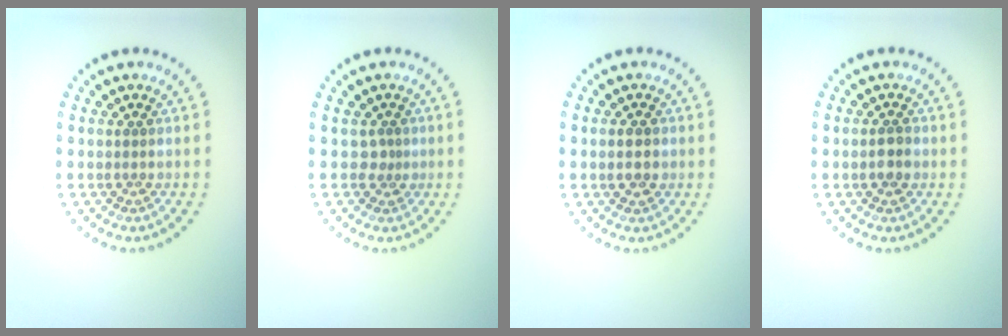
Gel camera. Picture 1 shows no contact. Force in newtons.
{"total": 0.8, "press": 0.4, "slide": 0.7}
{"total": 2.1, "press": 2.1, "slide": 0.0}
{"total": 1.4, "press": 1.4, "slide": 0.3}